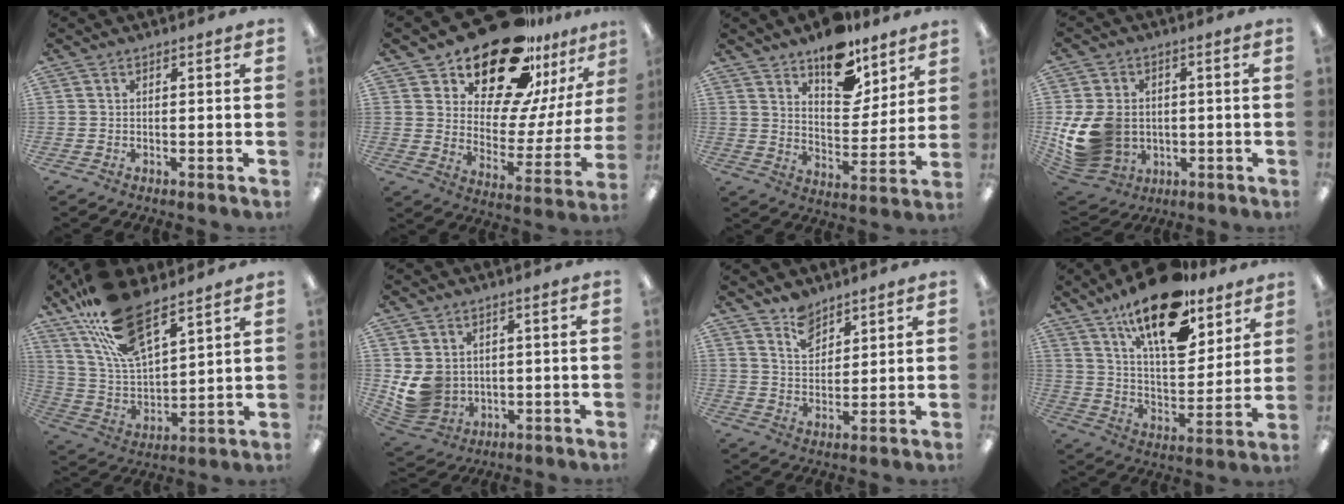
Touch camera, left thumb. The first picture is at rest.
{"total": 23.5, "force": [18.5, 9.8, 10.6], "torque": [-0.168, -0.134, 0.323]}
{"total": 13.1, "force": [10.1, 6.4, 5.4], "torque": [-0.070, -0.069, 0.183]}
{"total": 14.3, "force": [-1.1, 11.8, 8.0], "torque": [-0.177, 0.003, -0.013]}
{"total": 19.1, "force": [13.2, 7.8, 11.4], "torque": [-0.234, -0.058, 0.236]}
{"total": 8.8, "force": [0.8, 8.1, 3.5], "torque": [-0.088, 0.000, 0.025]}
{"total": 7.0, "force": [5.7, 3.8, 1.6], "torque": [-0.028, -0.029, 0.106]}
{"total": 20.0, "force": [13.9, 8.1, 12.0], "torque": [-0.200, -0.078, 0.237]}